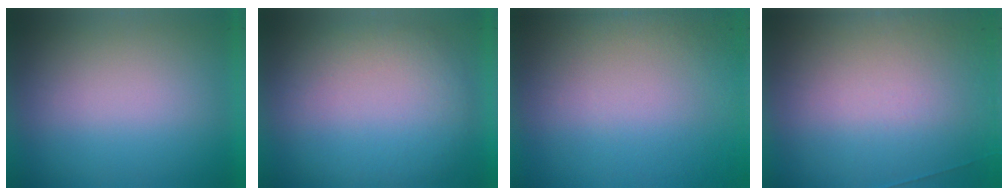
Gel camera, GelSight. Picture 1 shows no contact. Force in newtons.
{"total": 2.2}
{"total": 8.1}
{"total": 6.9}